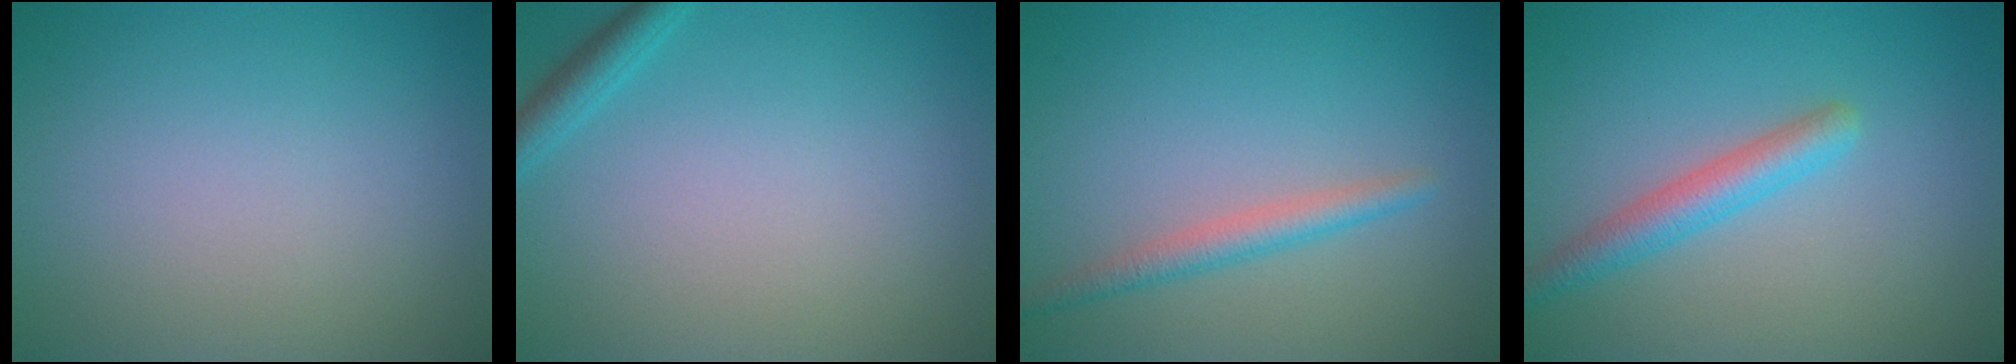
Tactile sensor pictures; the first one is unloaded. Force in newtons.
{"total": 1.7, "press": 1.7, "slide": 0.1}
{"total": 2.1, "press": 2.1, "slide": 0.1}
{"total": 2.9, "press": 2.9, "slide": 0.1}